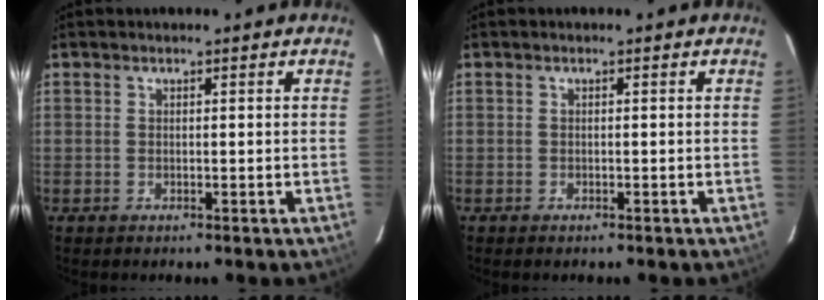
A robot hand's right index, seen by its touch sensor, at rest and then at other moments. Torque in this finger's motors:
{"motor_torque": [0.07, -0.46, 0.04, 0.01]}